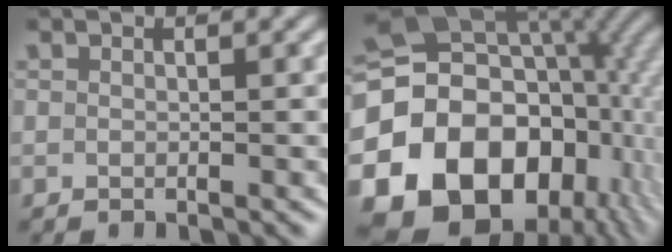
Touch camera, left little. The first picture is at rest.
{"total": 23.6, "force": [-2.5, 18.3, 14.7], "torque": [-0.293, -0.053, -0.042]}